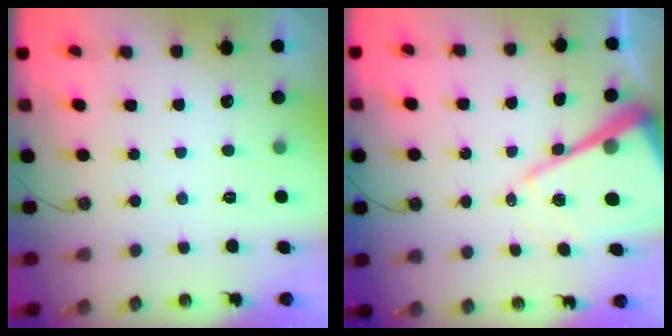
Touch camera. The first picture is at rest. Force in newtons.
{"total": 19.4, "press": 19.3, "slide": 1.9}